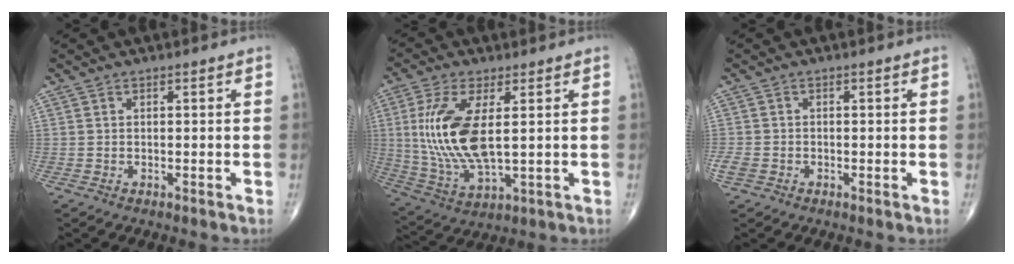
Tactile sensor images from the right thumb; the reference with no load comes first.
{"total": 14.7, "force": [2.0, 6.0, 13.3], "torque": [-0.293, -0.016, 0.048]}
{"total": 2.3, "force": [-0.9, 1.7, 1.3], "torque": [-0.032, 0.000, -0.020]}